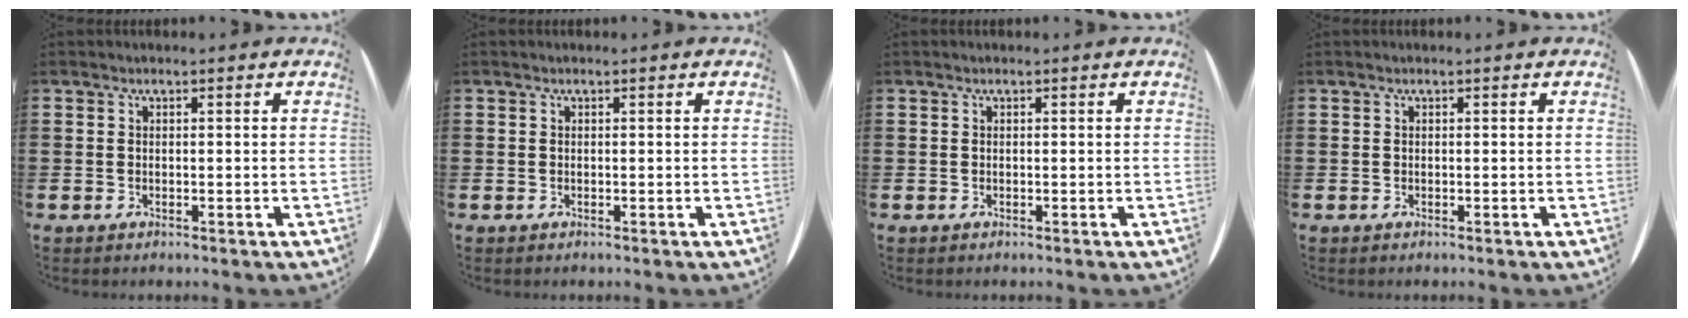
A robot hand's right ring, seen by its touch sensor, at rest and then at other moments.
{"total": 0.0}
{"total": 0.0}
{"total": 0.0}